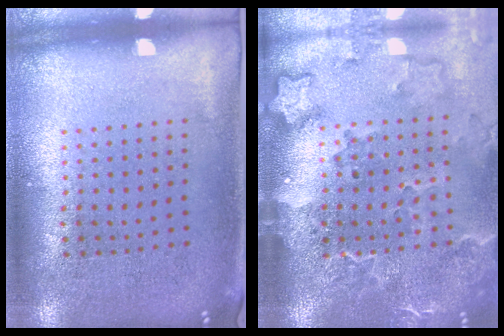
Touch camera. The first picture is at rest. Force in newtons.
{"total": 2.9, "press": 2.2, "slide": 1.8}